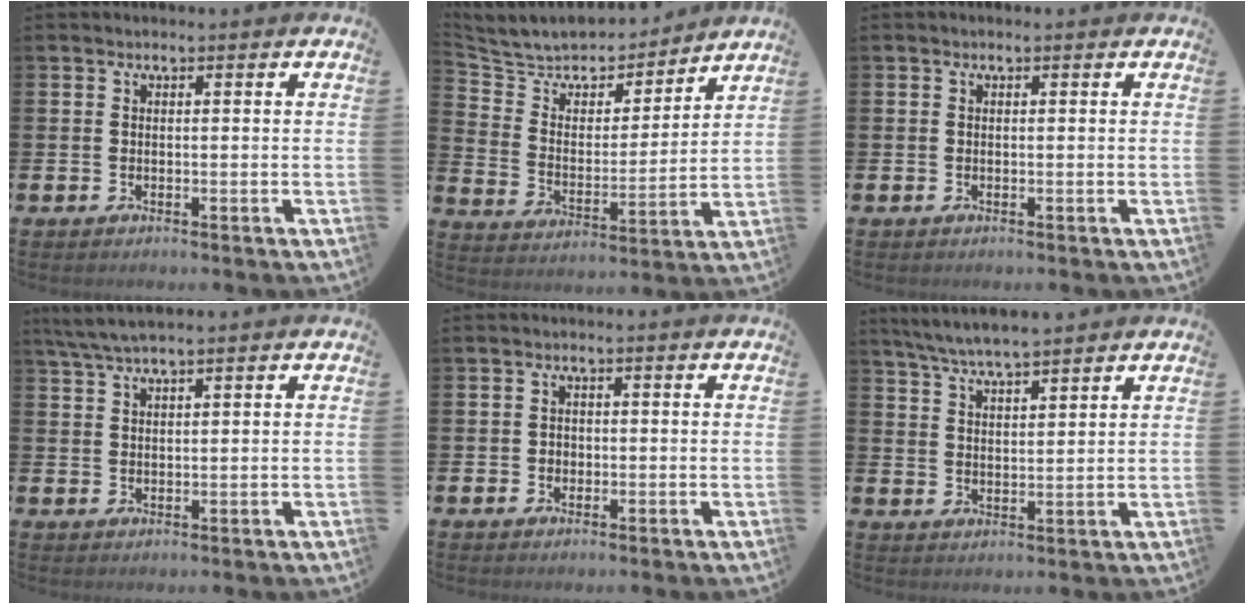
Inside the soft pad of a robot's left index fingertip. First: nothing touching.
{"total": 7.7, "force": [7.2, 2.6, 1.0], "torque": [-0.064, -0.055, 0.125]}
{"total": 0.0}
{"total": 3.3, "force": [2.8, 0.2, 1.7], "torque": [-0.047, 0.000, 0.053]}
{"total": 1.3, "force": [-0.2, 1.2, 0.3], "torque": [-0.001, 0.004, -0.008]}
{"total": 5.7, "force": [5.5, 0.2, 1.5], "torque": [-0.052, -0.019, 0.101]}